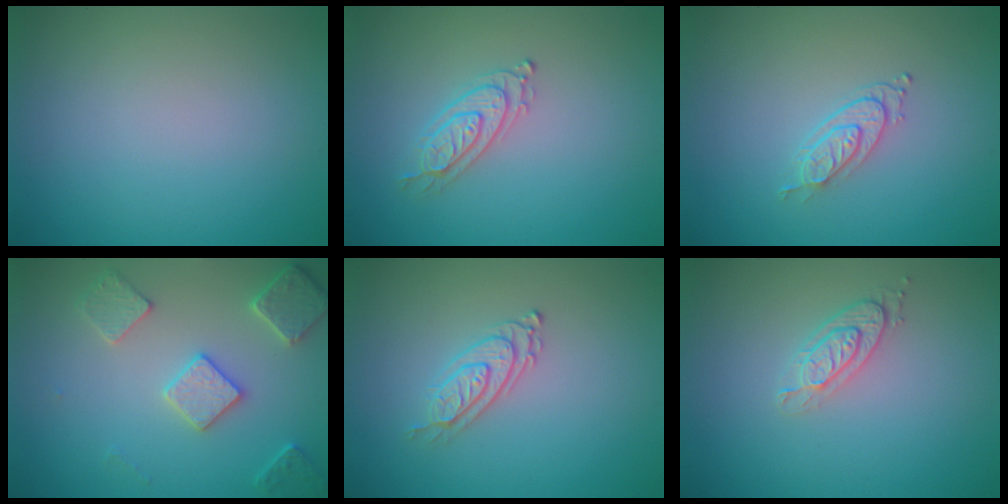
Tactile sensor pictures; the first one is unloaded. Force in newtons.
{"total": 2.1, "press": 2.1, "slide": 0.5}
{"total": 2.0, "press": 1.4, "slide": 1.4}
{"total": 3.7, "press": 3.4, "slide": 1.4}
{"total": 2.4, "press": 2.0, "slide": 1.4}
{"total": 2.1, "press": 1.9, "slide": 0.8}